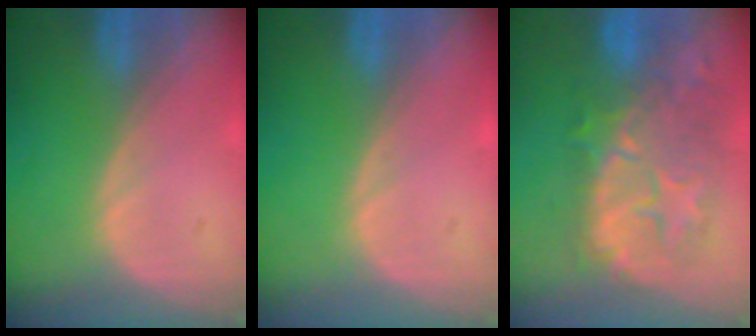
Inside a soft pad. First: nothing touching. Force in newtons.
{"total": 0.0}
{"total": 11.0, "press": 10.2, "slide": 4.0}